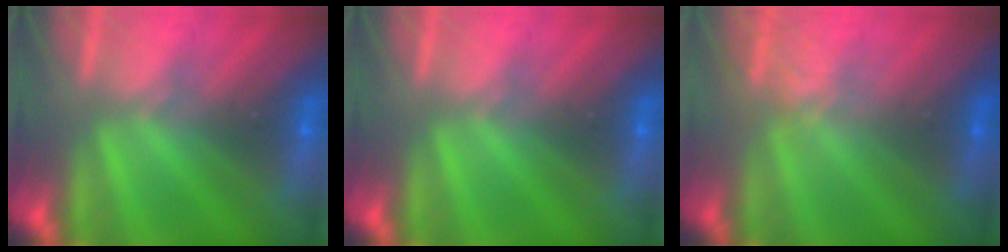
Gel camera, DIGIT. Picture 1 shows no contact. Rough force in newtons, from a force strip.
{"total": 0.0}
{"total": 2.6}